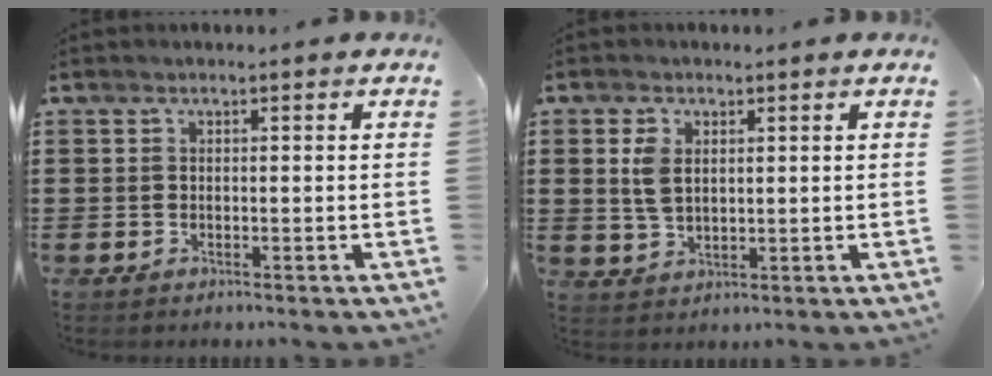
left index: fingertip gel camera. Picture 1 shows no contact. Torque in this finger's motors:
{"motor_torque": [0.21, 0.45, 0.14, 0.05]}